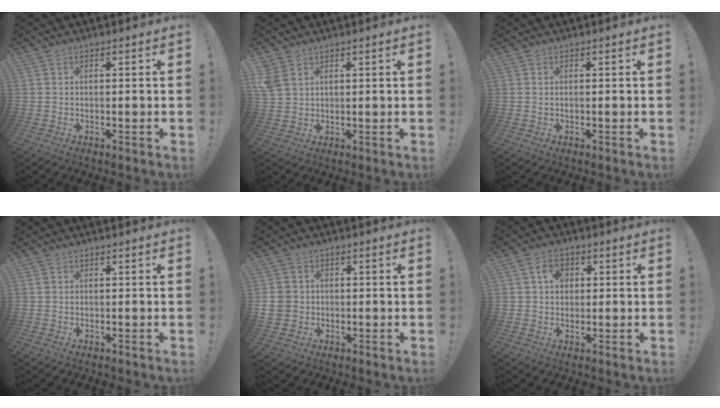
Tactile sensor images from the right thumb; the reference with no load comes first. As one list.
[{"total": 4.8, "force": [2.7, 3.3, 2.3], "torque": [-0.048, -0.001, 0.057]}, {"total": 0.0}, {"total": 0.8, "force": [0.3, 0.7, -0.1], "torque": [-0.003, 0.005, 0.008]}, {"total": 6.5, "force": [-0.1, 6.0, 2.4], "torque": [-0.044, 0.006, 0.002]}, {"total": 5.8, "force": [1.5, 4.5, 3.2], "torque": [-0.046, 0.006, 0.026]}]